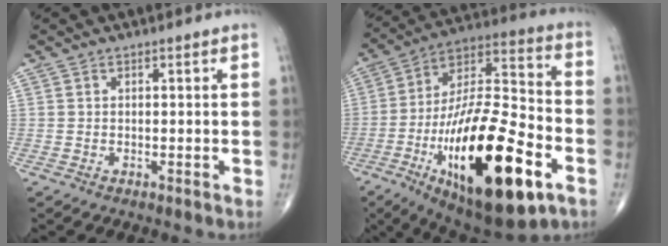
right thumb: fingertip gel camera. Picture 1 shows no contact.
{"total": 31.3, "force": [-11.9, 11.3, 26.6], "torque": [-0.461, 0.044, -0.185]}